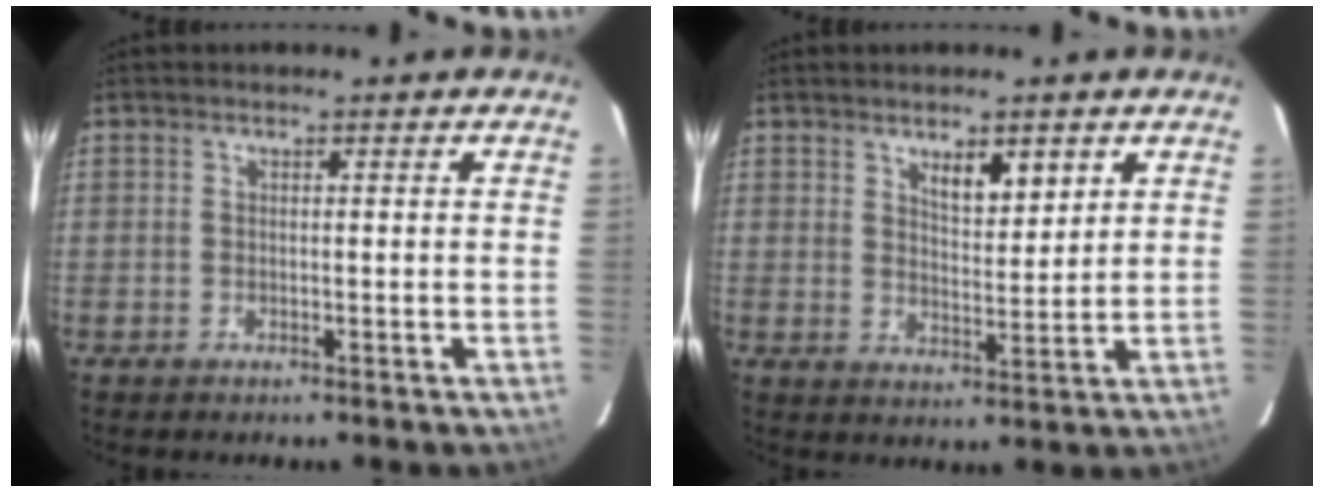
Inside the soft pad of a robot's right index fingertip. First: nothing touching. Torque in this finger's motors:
{"motor_torque": [0.09, 0.08, 0.08, 0.04]}